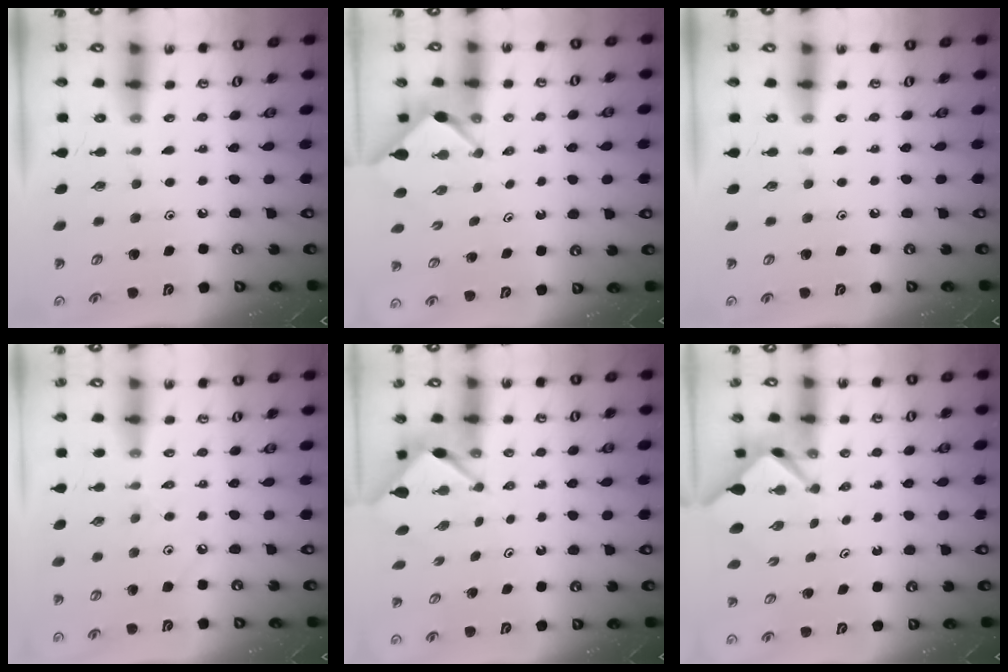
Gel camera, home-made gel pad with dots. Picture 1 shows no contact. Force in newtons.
{"total": 2.5, "press": 2.5, "slide": 0.3}
{"total": 0.0}
{"total": 2.6, "press": 2.6, "slide": 0.4}
{"total": 3.1, "press": 3.1, "slide": 0.3}
{"total": 2.5, "press": 2.4, "slide": 0.3}